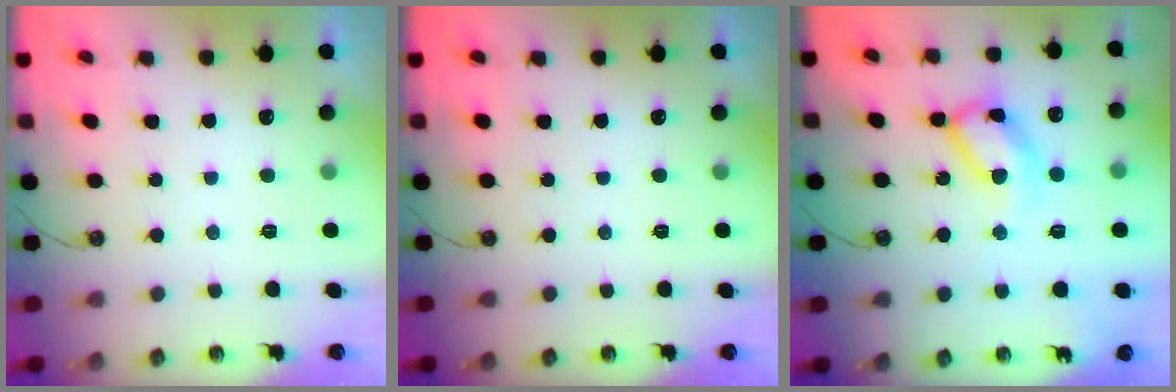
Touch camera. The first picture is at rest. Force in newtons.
{"total": 0.0}
{"total": 15.3, "press": 15.2, "slide": 1.3}